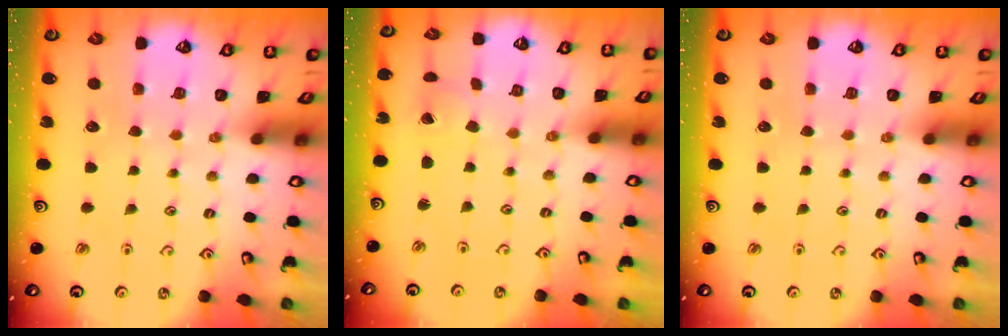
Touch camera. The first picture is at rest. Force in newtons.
{"total": 2.8, "press": 2.8, "slide": 0.2}
{"total": 0.0}